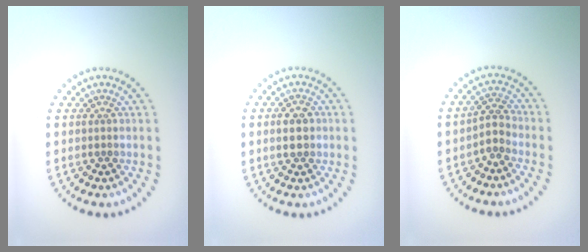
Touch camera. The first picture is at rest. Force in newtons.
{"total": 1.9, "press": 1.9, "slide": 0.0}
{"total": 2.0, "press": 1.4, "slide": 1.4}